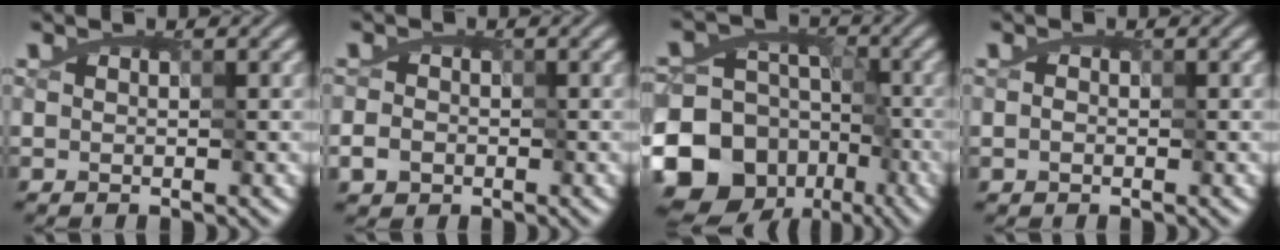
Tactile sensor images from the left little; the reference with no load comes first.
{"total": 2.0, "force": [-0.3, 1.9, 0.6], "torque": [-0.013, 0.006, -0.005]}
{"total": 14.1, "force": [-7.1, 11.3, 4.6], "torque": [-0.091, -0.015, -0.121]}
{"total": 0.6, "force": [0.0, 0.5, 0.3], "torque": [-0.002, 0.002, -0.003]}